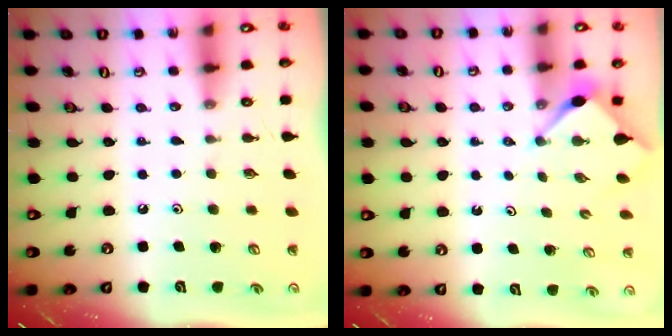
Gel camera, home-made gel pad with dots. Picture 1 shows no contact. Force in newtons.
{"total": 2.9, "press": 2.9, "slide": 0.3}